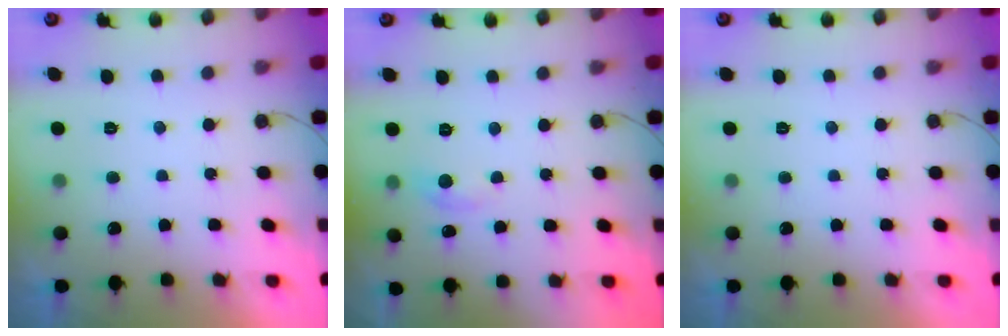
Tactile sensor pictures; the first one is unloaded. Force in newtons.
{"total": 5.0, "press": 4.9, "slide": 0.6}
{"total": 0.0}